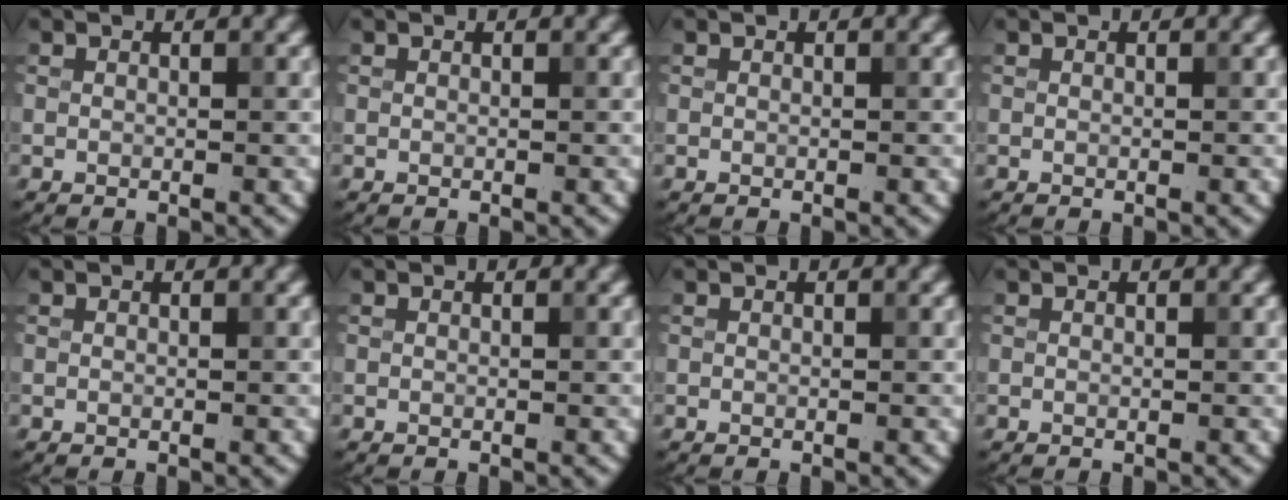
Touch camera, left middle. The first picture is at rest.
{"total": 0.0}
{"total": 0.0}
{"total": 0.0}
{"total": 0.0}
{"total": 0.0}
{"total": 0.0}
{"total": 0.0}